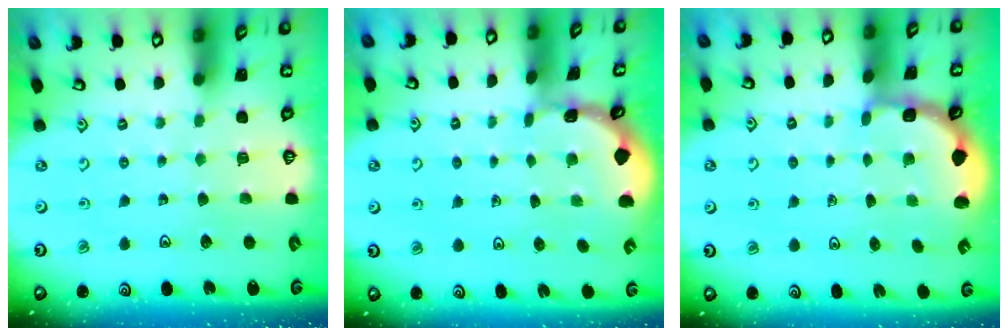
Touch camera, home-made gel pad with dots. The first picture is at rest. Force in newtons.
{"total": 0.5, "press": 0.5, "slide": 0.2}
{"total": 1.9, "press": 1.8, "slide": 0.4}